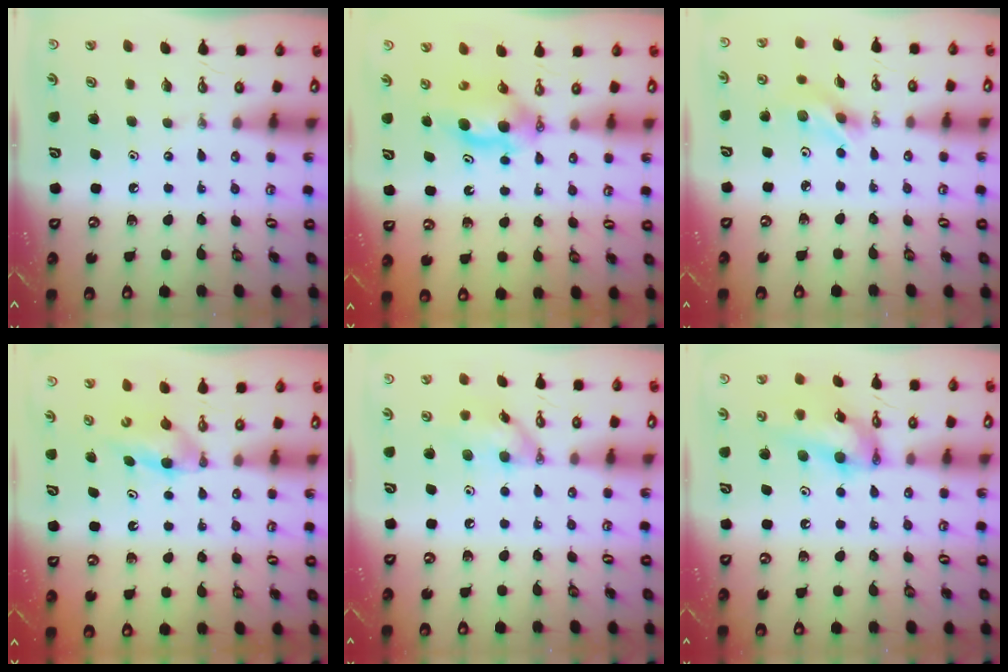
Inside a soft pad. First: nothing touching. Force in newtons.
{"total": 5.9, "press": 5.6, "slide": 1.9}
{"total": 4.1, "press": 4.1, "slide": 0.3}
{"total": 3.7, "press": 3.1, "slide": 2.1}
{"total": 10.9, "press": 10.9, "slide": 1.1}
{"total": 14.1, "press": 14.0, "slide": 1.3}